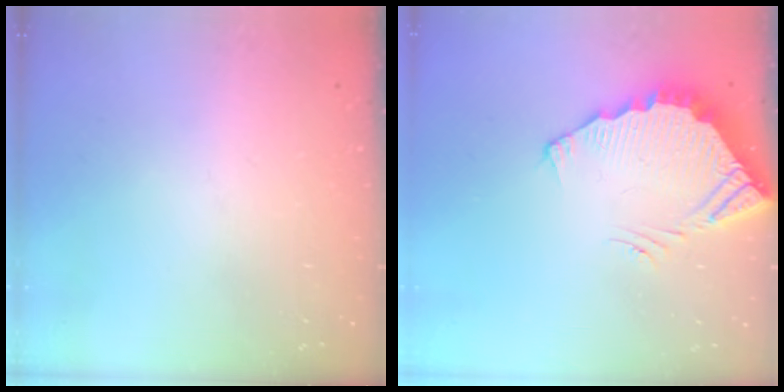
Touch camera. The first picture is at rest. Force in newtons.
{"total": 5.0, "press": 5.0, "slide": 0.2}